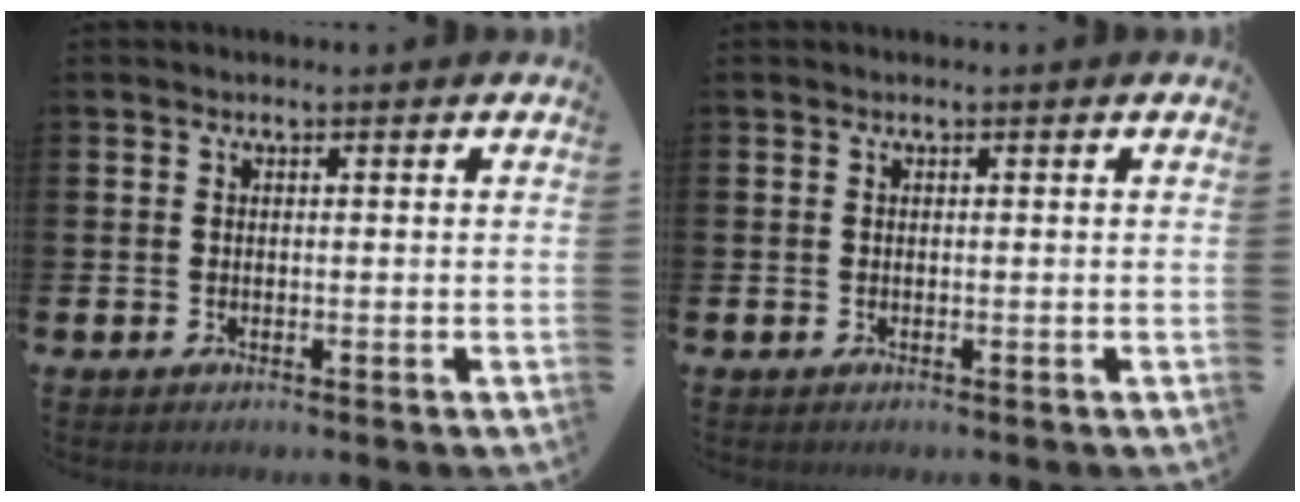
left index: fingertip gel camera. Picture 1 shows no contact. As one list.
[{"total": 0.0}]